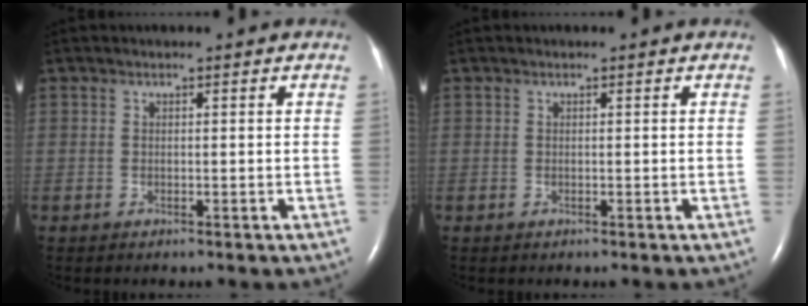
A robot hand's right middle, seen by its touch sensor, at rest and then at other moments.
{"total": 0.0}